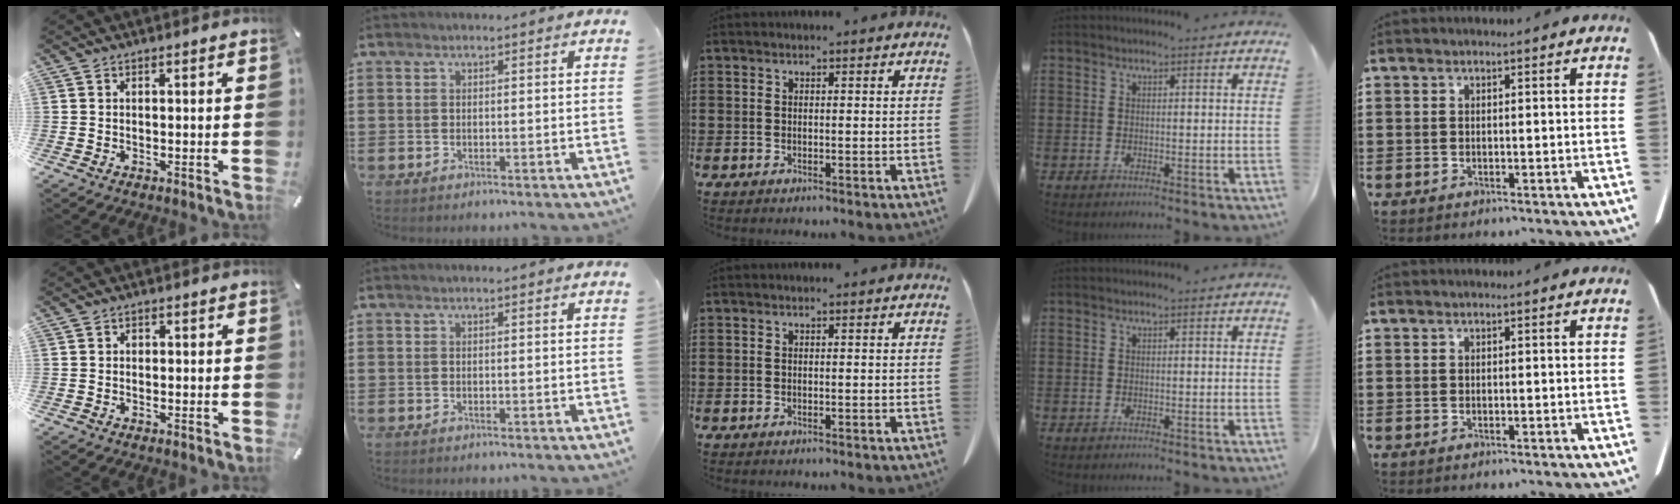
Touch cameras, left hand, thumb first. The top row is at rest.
{"thumb": {"total": 0.8, "force": [0.0, 0.7, 0.3], "torque": [-0.005, 0.005, -0.002]}}